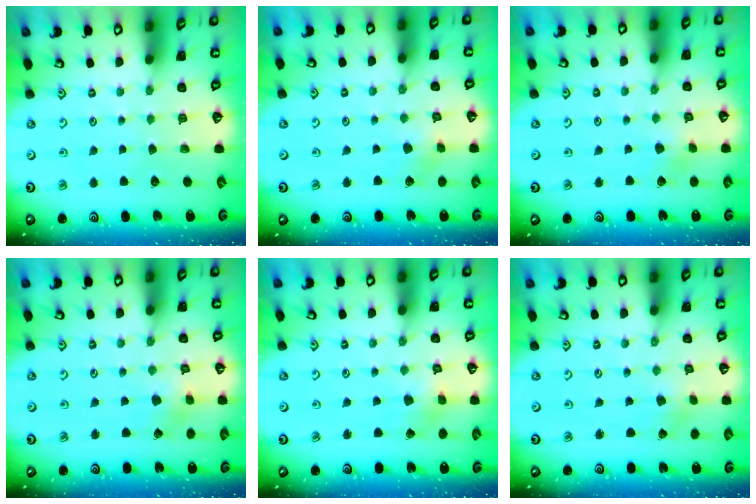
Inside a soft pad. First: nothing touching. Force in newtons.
{"total": 3.0, "press": 3.0, "slide": 0.3}
{"total": 2.9, "press": 2.8, "slide": 0.8}
{"total": 2.2, "press": 2.2, "slide": 0.3}
{"total": 2.6, "press": 2.5, "slide": 0.3}
{"total": 0.0}